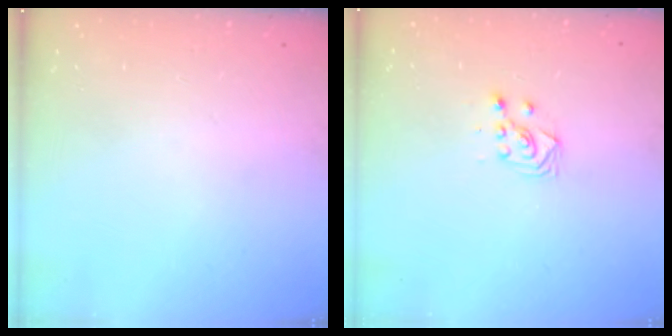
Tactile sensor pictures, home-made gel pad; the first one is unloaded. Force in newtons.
{"total": 3.1, "press": 2.9, "slide": 0.9}